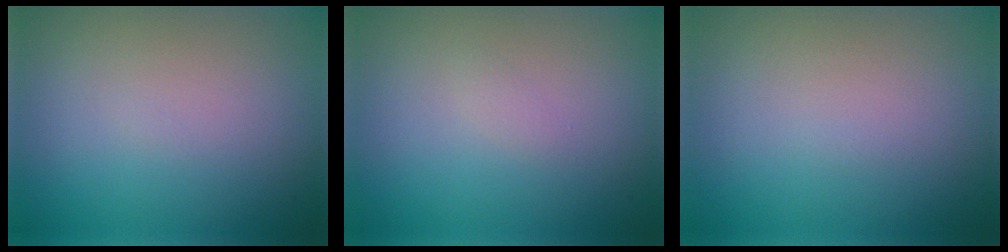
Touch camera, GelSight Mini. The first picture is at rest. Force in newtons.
{"total": 0.6, "press": 0.5, "slide": 0.1}
{"total": 0.0}